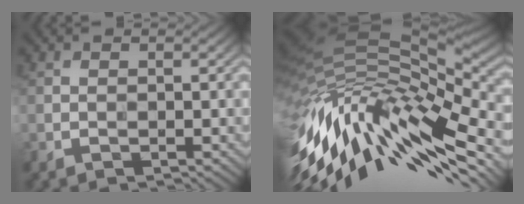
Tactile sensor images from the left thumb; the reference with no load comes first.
{"total": 15.9, "force": [-5.9, 5.9, 13.6], "torque": [-0.289, -0.018, -0.103]}